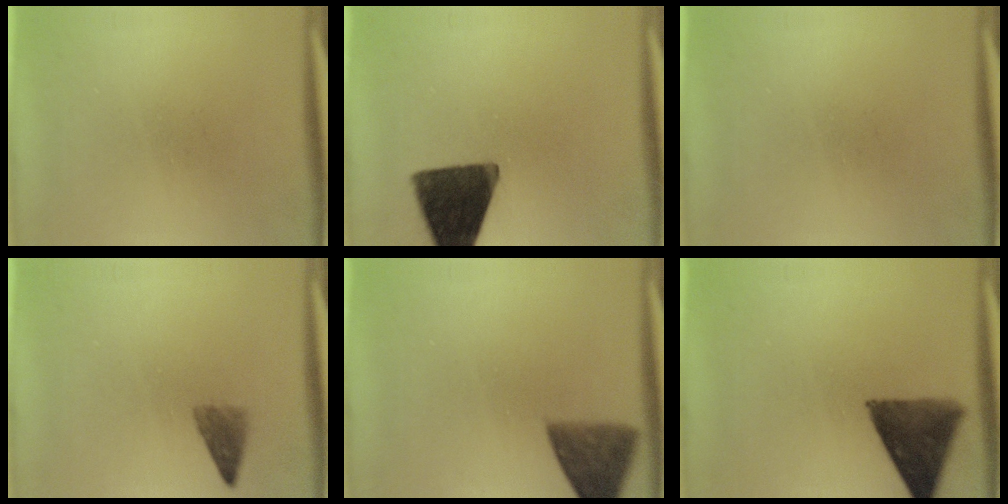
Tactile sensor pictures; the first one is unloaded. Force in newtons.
{"total": 14.5}
{"total": 0.0}
{"total": 2.4}
{"total": 7.2}
{"total": 10.5}